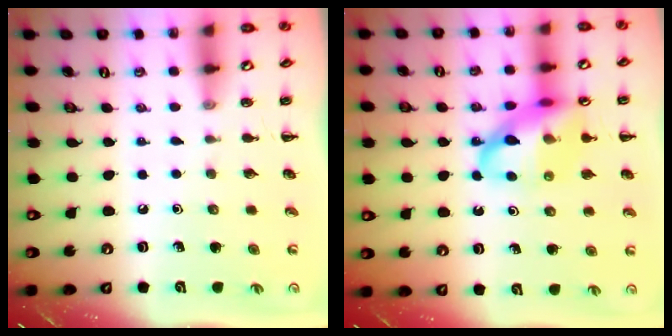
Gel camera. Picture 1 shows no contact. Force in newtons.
{"total": 16.8, "press": 16.5, "slide": 3.2}